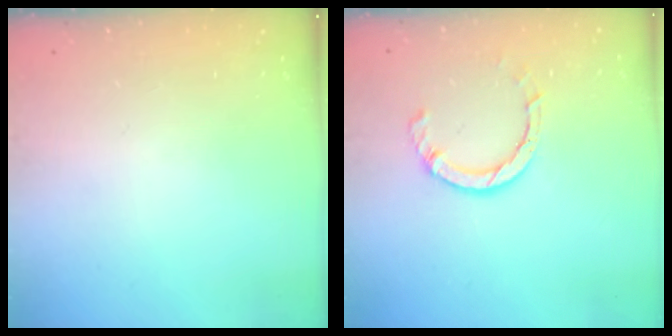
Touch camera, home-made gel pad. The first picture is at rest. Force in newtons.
{"total": 6.2, "press": 6.2, "slide": 0.9}